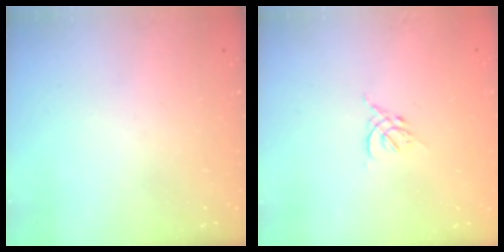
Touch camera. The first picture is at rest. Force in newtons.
{"total": 1.6, "press": 1.5, "slide": 0.6}